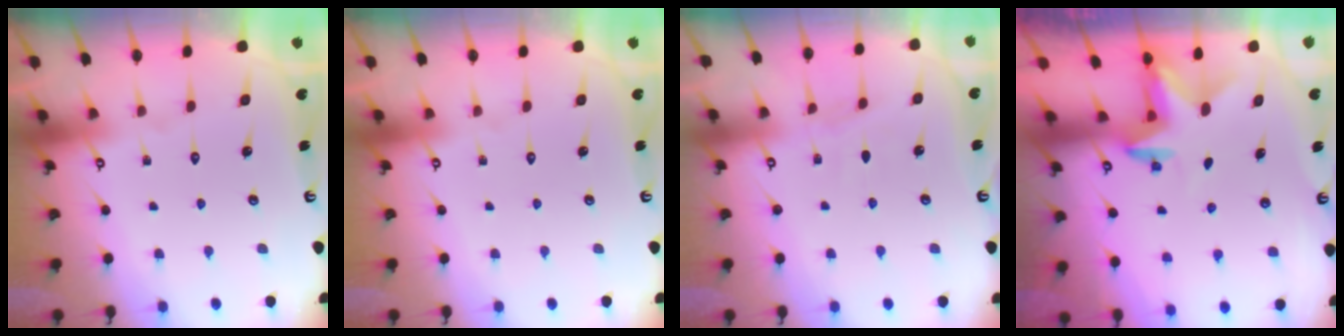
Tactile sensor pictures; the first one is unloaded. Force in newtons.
{"total": 0.0}
{"total": 2.4, "press": 2.4, "slide": 0.3}
{"total": 2.4, "press": 2.3, "slide": 0.4}